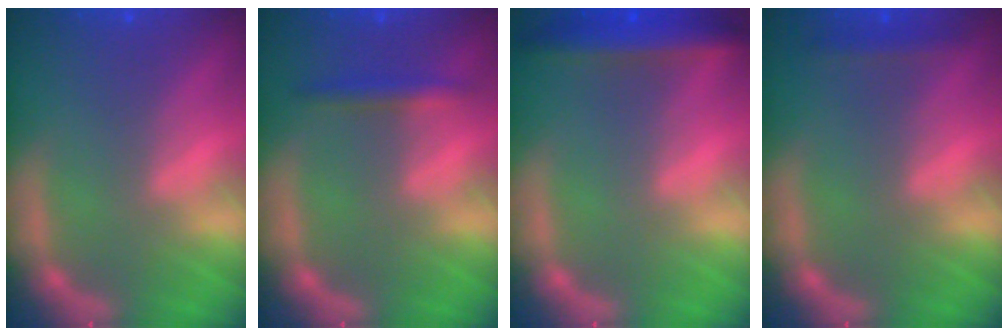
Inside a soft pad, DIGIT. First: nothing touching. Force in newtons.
{"total": 1.9}
{"total": 4.5}
{"total": 1.4}